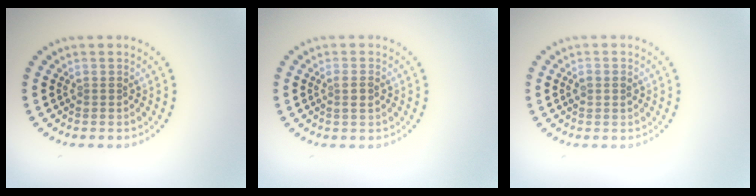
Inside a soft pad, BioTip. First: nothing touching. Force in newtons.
{"total": 1.3, "press": 1.1, "slide": 0.6}
{"total": 0.9, "press": 0.9, "slide": 0.1}